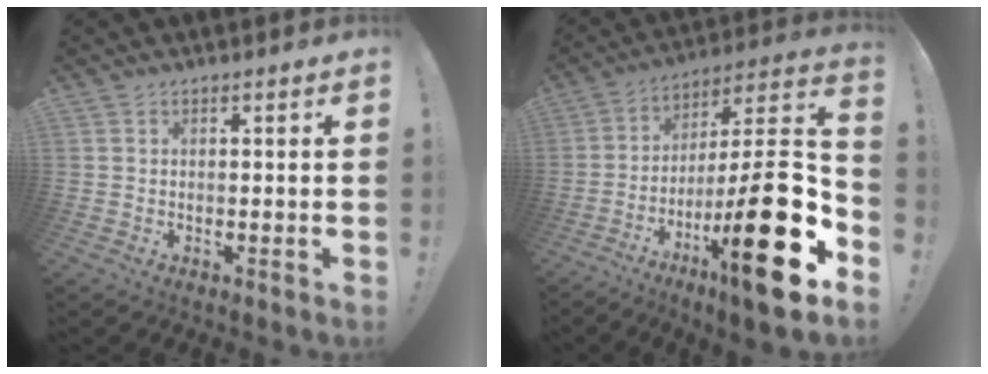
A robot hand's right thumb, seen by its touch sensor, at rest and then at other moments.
{"total": 25.3, "force": [-10.0, 4.3, 22.8], "torque": [-0.350, 0.034, -0.163]}